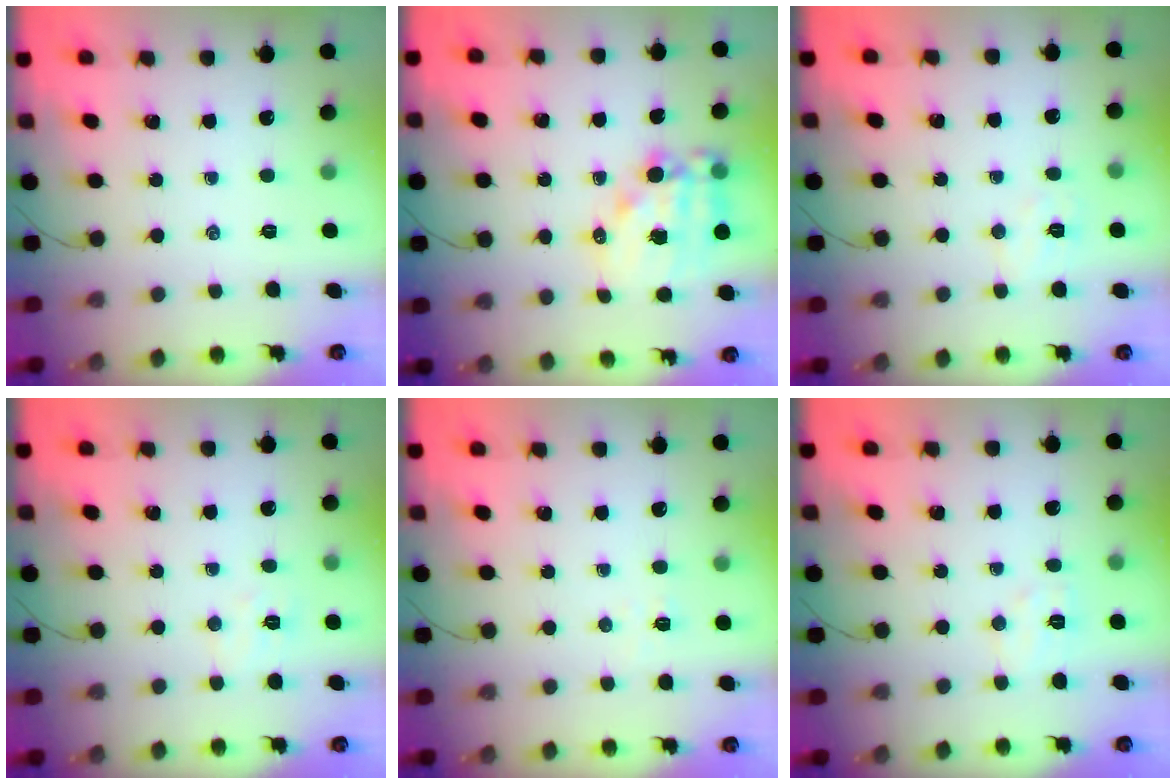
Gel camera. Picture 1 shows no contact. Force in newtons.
{"total": 12.6, "press": 12.2, "slide": 3.1}
{"total": 5.2, "press": 5.1, "slide": 0.9}
{"total": 4.6, "press": 4.5, "slide": 0.9}
{"total": 2.9, "press": 2.8, "slide": 0.9}
{"total": 5.0, "press": 4.9, "slide": 1.1}